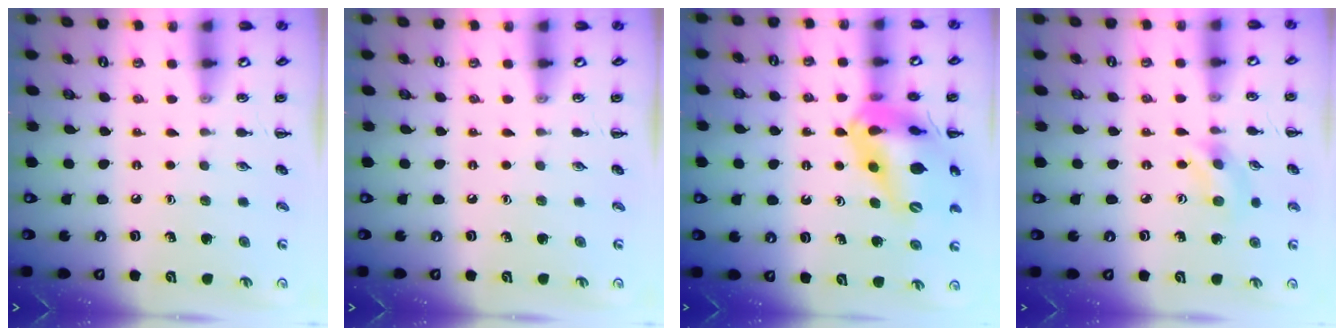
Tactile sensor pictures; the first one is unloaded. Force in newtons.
{"total": 0.0}
{"total": 19.2, "press": 18.8, "slide": 3.9}
{"total": 3.1, "press": 3.0, "slide": 0.8}